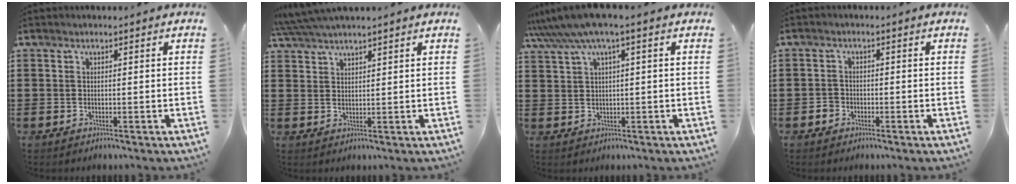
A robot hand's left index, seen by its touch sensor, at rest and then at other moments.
{"total": 3.6, "force": [3.3, 0.0, 1.4], "torque": [-0.037, -0.003, 0.061]}
{"total": 5.0, "force": [2.6, 0.0, 4.3], "torque": [-0.093, -0.008, 0.044]}
{"total": 1.5, "force": [-0.9, 1.2, 0.2], "torque": [-0.010, 0.001, -0.021]}